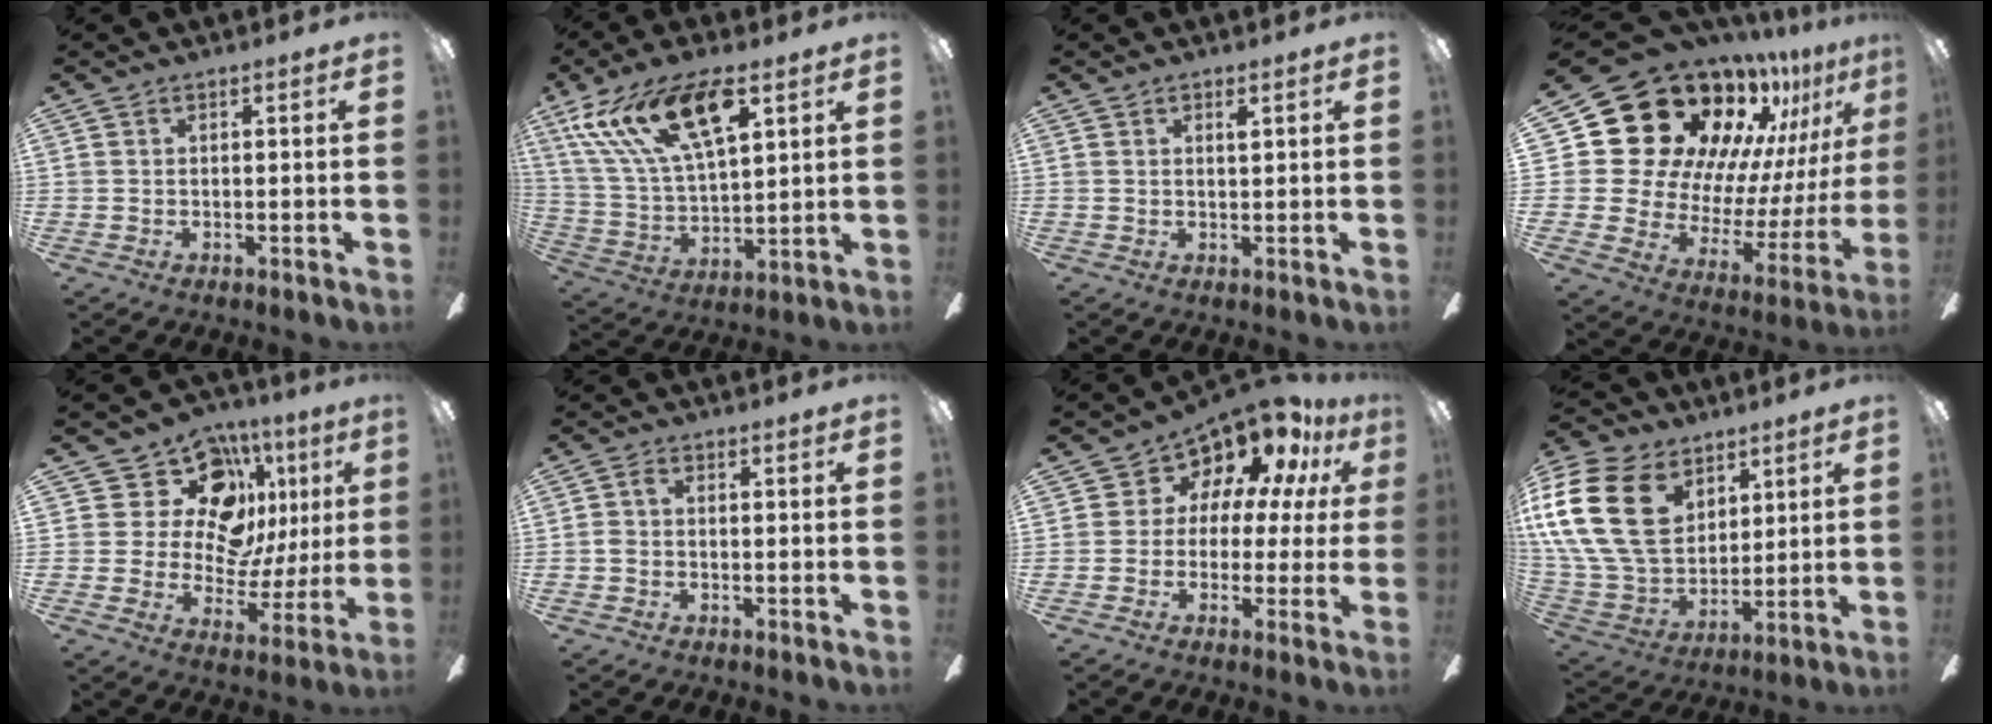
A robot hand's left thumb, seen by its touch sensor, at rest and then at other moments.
{"total": 19.3, "force": [10.9, 7.9, 13.8], "torque": [-0.286, -0.031, 0.190]}
{"total": 1.3, "force": [0.9, 0.3, 0.9], "torque": [-0.011, -0.003, 0.013]}
{"total": 26.7, "force": [17.0, 16.9, 11.7], "torque": [-0.178, -0.131, 0.347]}
{"total": 16.2, "force": [7.2, 11.6, 8.7], "torque": [-0.158, -0.033, 0.137]}
{"total": 1.7, "force": [-0.6, 1.0, 1.3], "torque": [-0.025, 0.008, -0.012]}
{"total": 10.1, "force": [8.1, 5.3, 2.8], "torque": [-0.055, -0.078, 0.145]}
{"total": 24.7, "force": [8.5, 17.5, 15.1], "torque": [-0.338, -0.025, 0.157]}